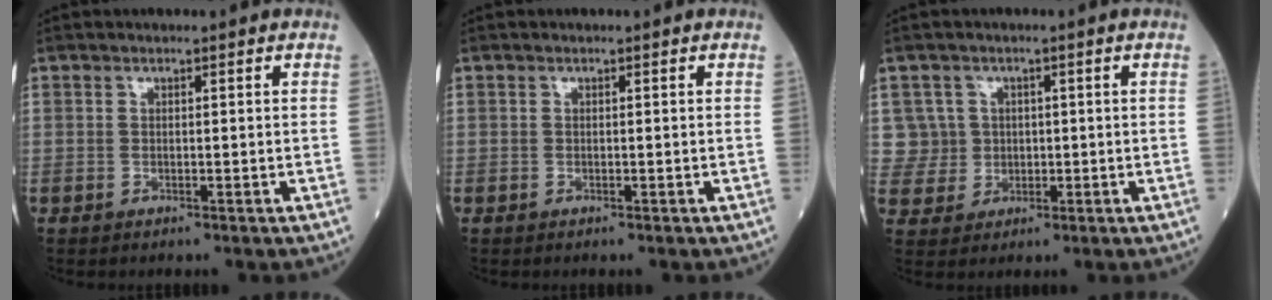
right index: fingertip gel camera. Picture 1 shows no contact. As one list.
[{"total": 0.0}, {"total": 5.3, "force": [1.2, 5.1, -0.2], "torque": [0.014, 0.016, 0.028]}]